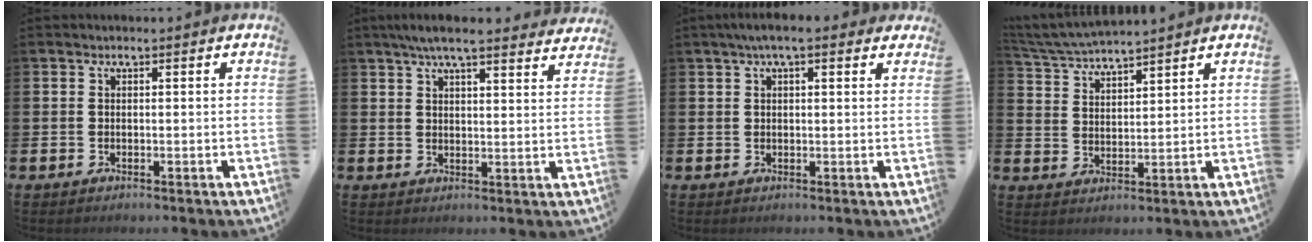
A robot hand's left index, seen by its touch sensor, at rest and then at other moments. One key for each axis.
{"total": 6.0, "fx": 5.5, "fy": 0.6, "fz": 2.3, "tx": -0.049, "ty": -0.019, "tz": 0.098}
{"total": 3.6, "fx": 2.6, "fy": 0.9, "fz": 2.3, "tx": -0.040, "ty": -0.001, "tz": 0.044}
{"total": 4.8, "fx": 4.7, "fy": 0.0, "fz": 0.5, "tx": -0.028, "ty": -0.027, "tz": 0.083}